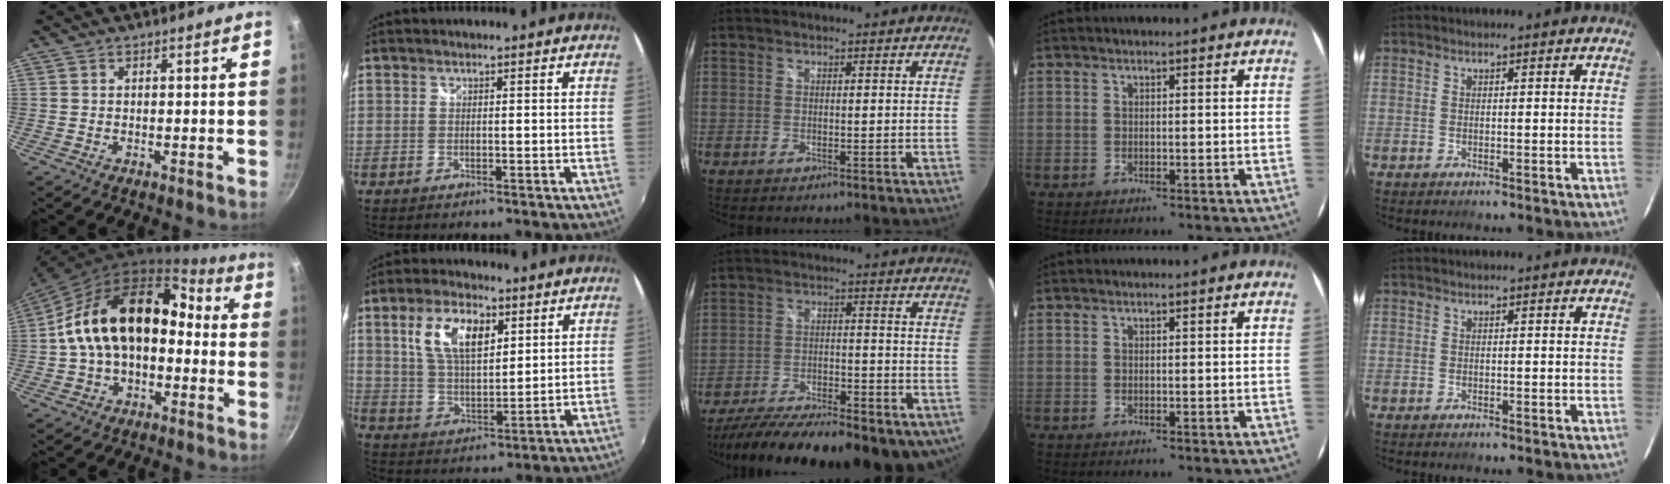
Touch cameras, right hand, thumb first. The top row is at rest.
{"thumb": {"total": 19.6, "force": [-0.9, 13.1, 14.6], "torque": [-0.224, 0.073, -0.024]}, "index": {"total": 11.1, "force": [4.7, 5.4, 8.5], "torque": [-0.165, 0.012, 0.090]}, "middle": {"total": 25.3, "force": [-19.5, 7.7, 14.1], "torque": [-0.243, -0.048, -0.269]}}